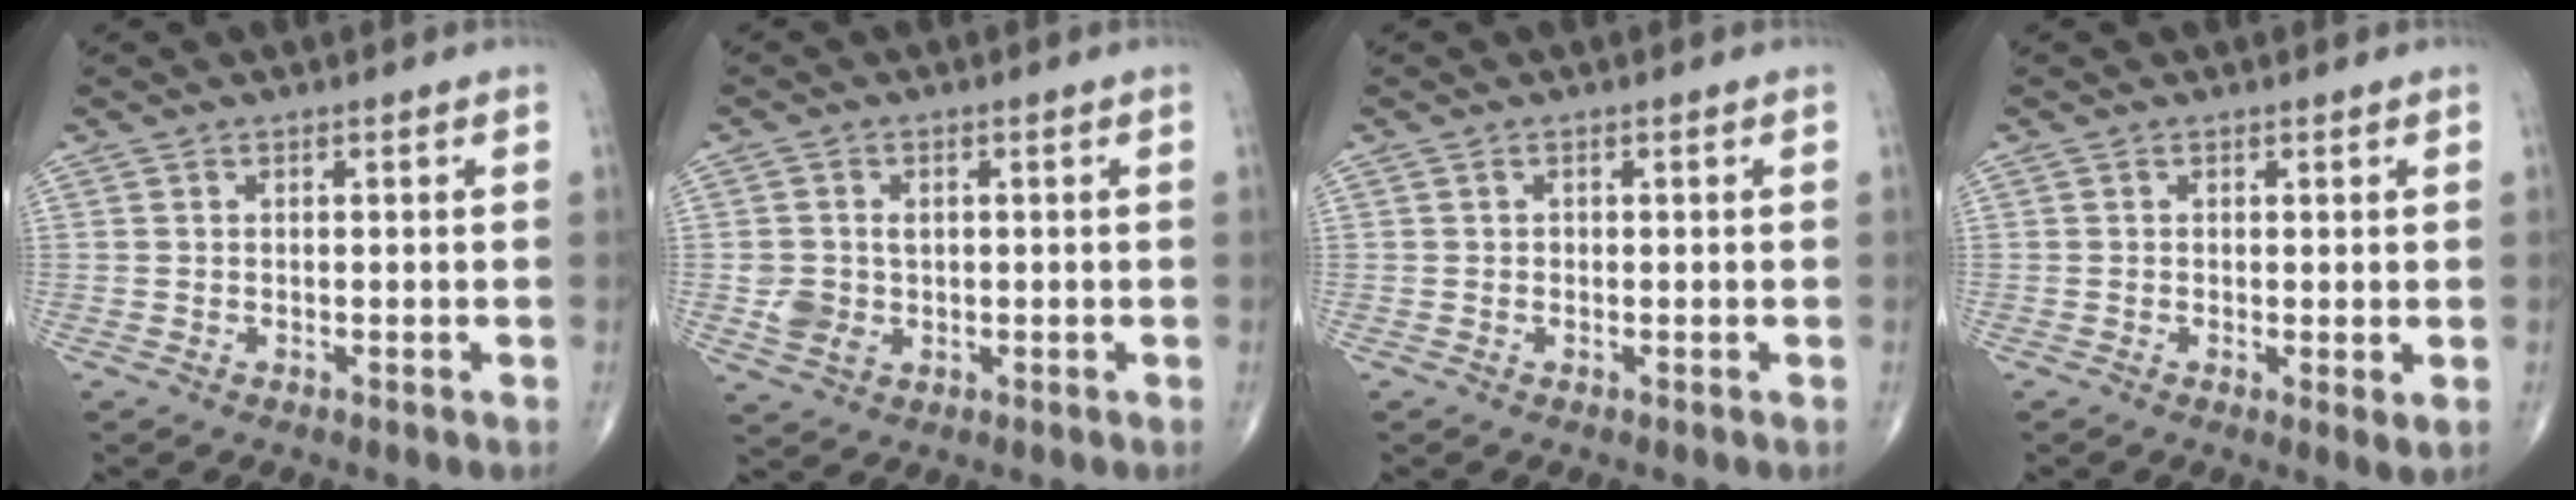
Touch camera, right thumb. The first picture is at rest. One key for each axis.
{"total": 4.8, "fx": -0.1, "fy": 3.8, "fz": 2.9, "tx": -0.045, "ty": 0.000, "tz": 0.008}
{"total": 0.0}
{"total": 2.0, "fx": 0.0, "fy": 0.5, "fz": 1.9, "tx": -0.032, "ty": -0.009, "tz": -0.003}